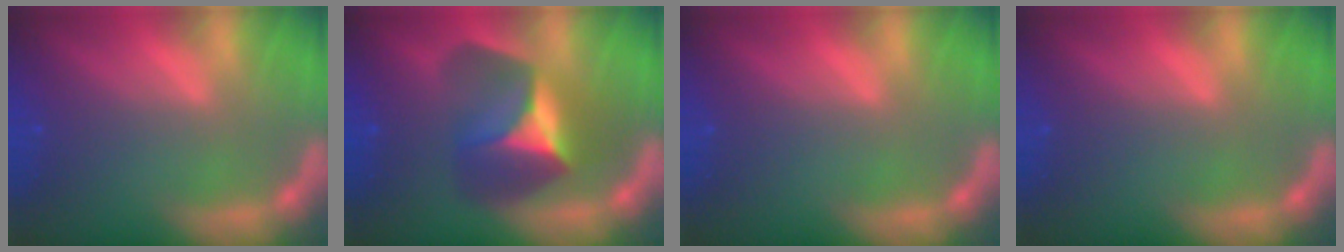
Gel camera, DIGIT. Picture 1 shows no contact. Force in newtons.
{"total": 7.4}
{"total": 0.0}
{"total": 0.0}